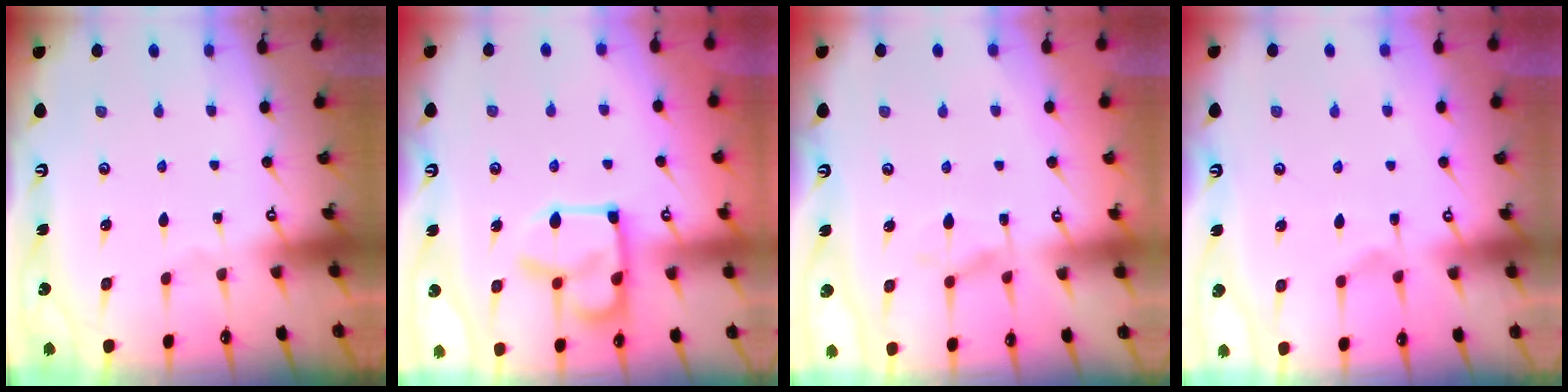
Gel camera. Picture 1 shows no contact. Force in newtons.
{"total": 12.5, "press": 12.4, "slide": 1.4}
{"total": 1.2, "press": 0.0, "slide": 1.2}
{"total": 1.5, "press": 0.9, "slide": 1.2}